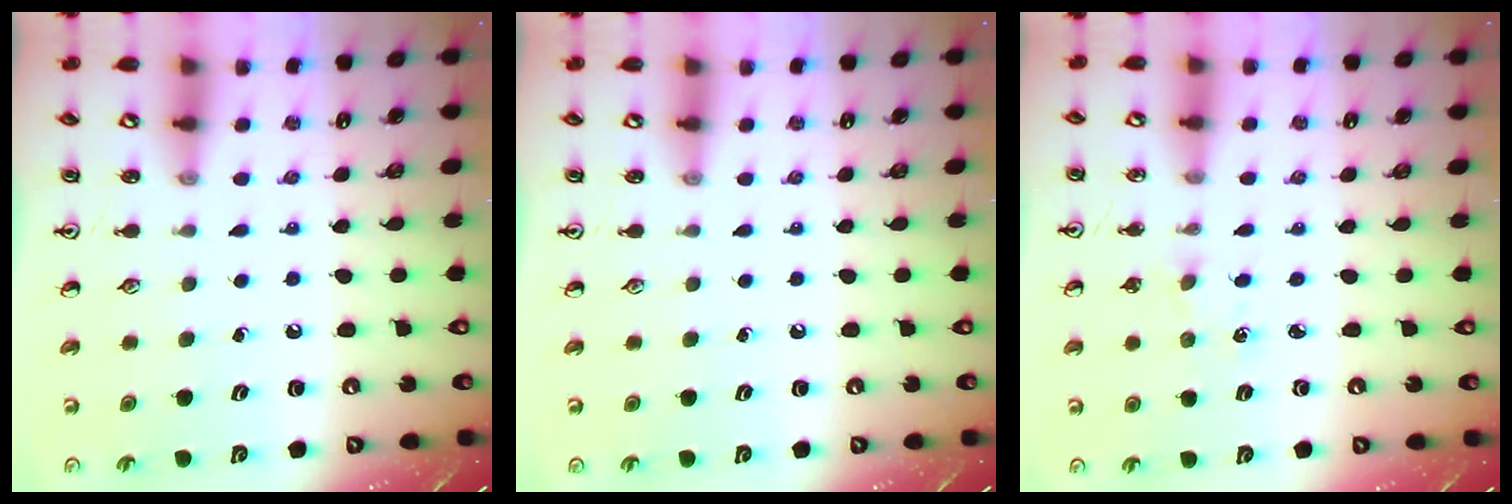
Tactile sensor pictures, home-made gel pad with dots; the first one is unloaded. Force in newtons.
{"total": 0.0}
{"total": 1.3, "press": 1.3, "slide": 0.3}